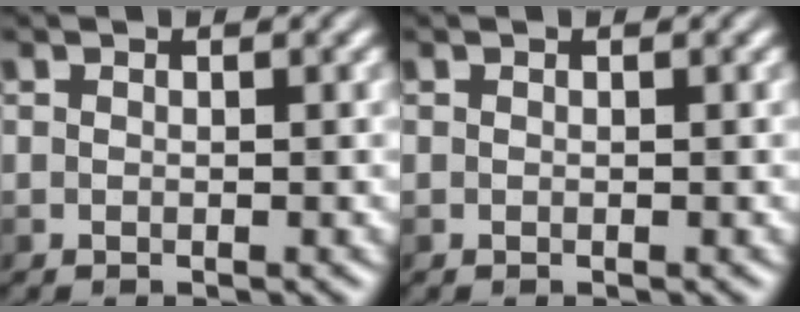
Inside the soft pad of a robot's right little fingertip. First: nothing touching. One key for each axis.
{"total": 0.0}